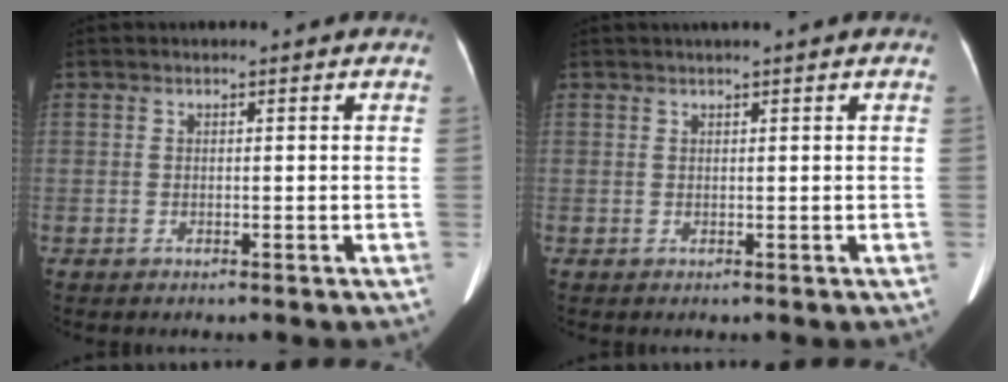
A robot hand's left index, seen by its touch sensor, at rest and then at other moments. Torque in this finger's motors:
{"motor_torque": [0.29, -0.28, 0.01, 0.00]}